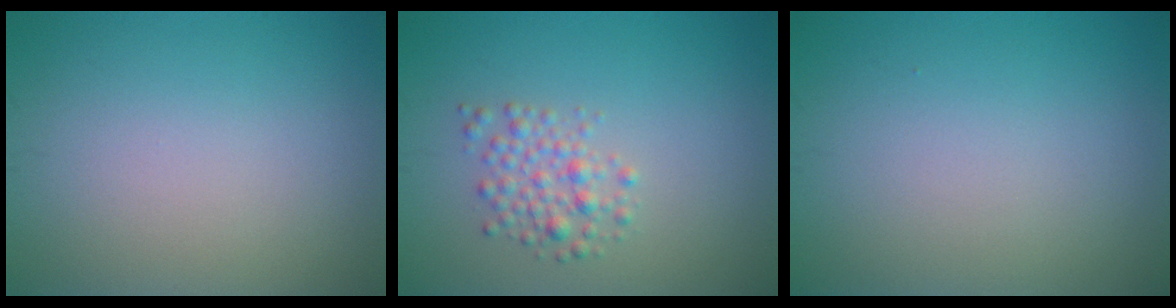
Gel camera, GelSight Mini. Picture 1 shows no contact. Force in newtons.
{"total": 2.3, "press": 2.3, "slide": 0.1}
{"total": 0.0}